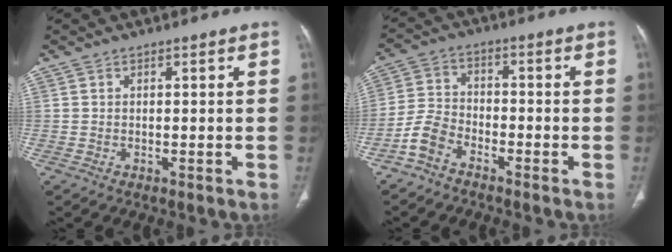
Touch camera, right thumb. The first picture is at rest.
{"total": 5.5, "force": [-4.0, 2.9, 2.4], "torque": [-0.051, 0.024, -0.087]}